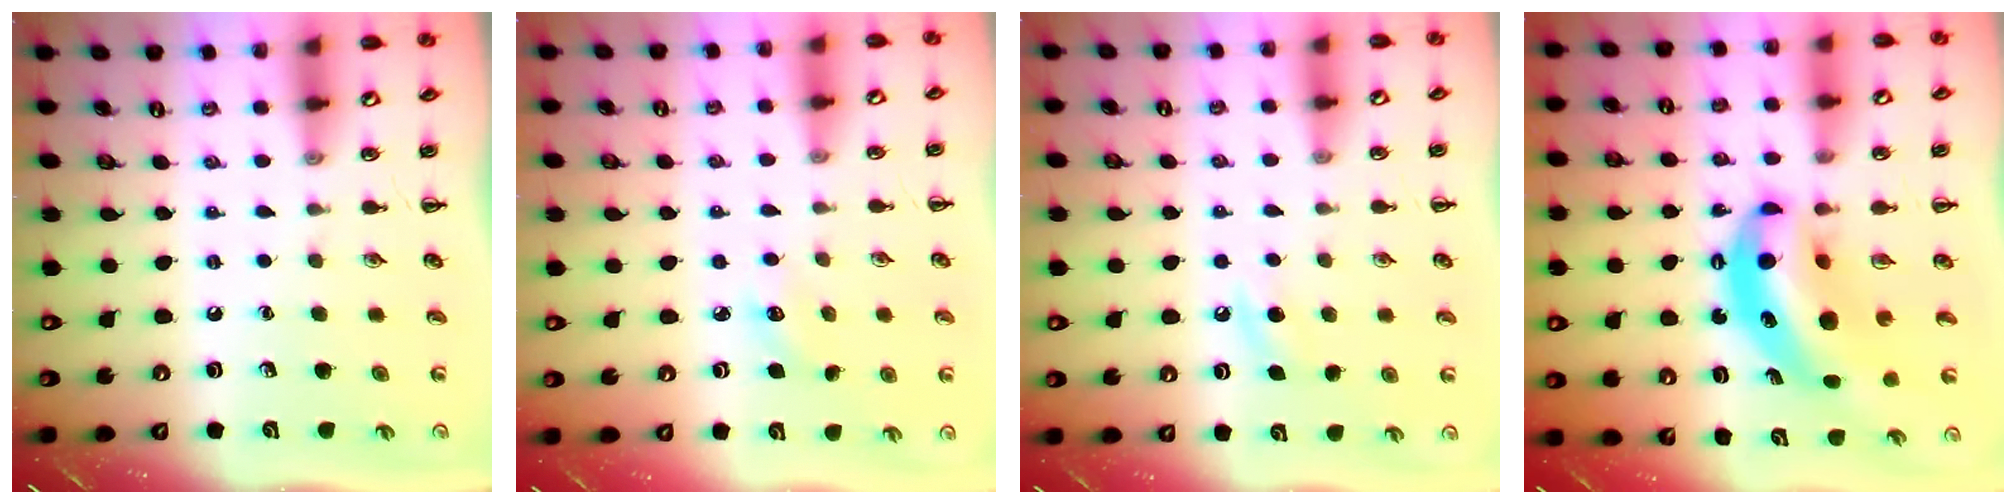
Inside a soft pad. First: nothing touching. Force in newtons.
{"total": 3.8, "press": 3.6, "slide": 1.1}
{"total": 5.5, "press": 5.3, "slide": 1.7}
{"total": 10.8, "press": 10.4, "slide": 2.7}